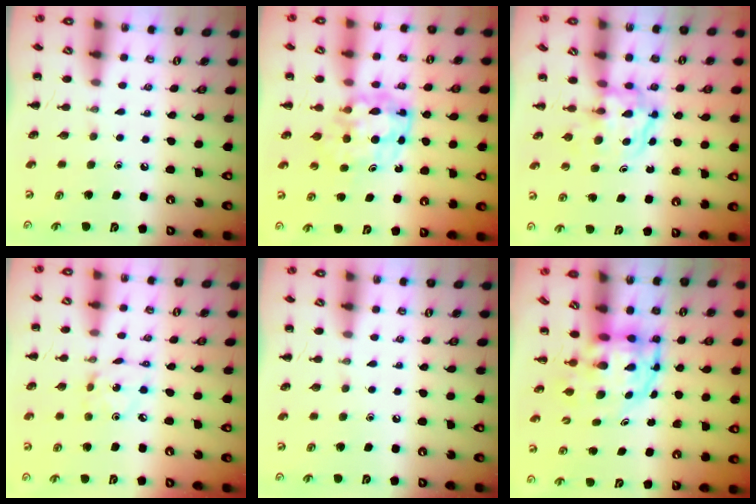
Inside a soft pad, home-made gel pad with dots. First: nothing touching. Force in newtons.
{"total": 5.7, "press": 5.6, "slide": 0.9}
{"total": 3.9, "press": 3.9, "slide": 0.5}
{"total": 2.1, "press": 2.0, "slide": 0.6}
{"total": 0.0}
{"total": 5.2, "press": 5.0, "slide": 1.1}